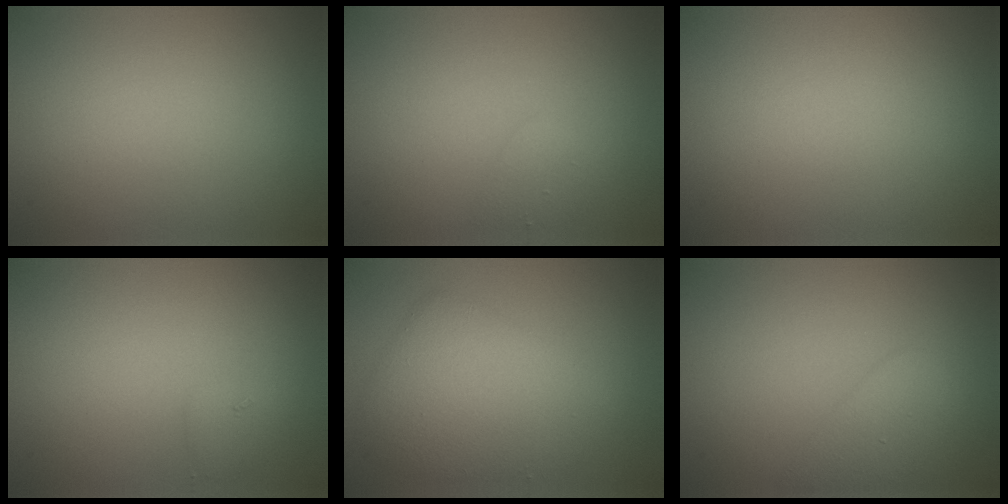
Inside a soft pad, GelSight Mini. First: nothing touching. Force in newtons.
{"total": 1.2, "press": 1.2, "slide": 0.0}
{"total": 0.0}
{"total": 0.9, "press": 0.9, "slide": 0.1}
{"total": 5.3, "press": 5.3, "slide": 0.1}
{"total": 2.9, "press": 2.9, "slide": 0.3}